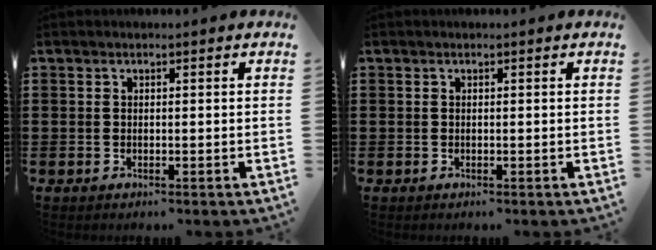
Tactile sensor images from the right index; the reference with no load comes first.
{"total": 0.0}